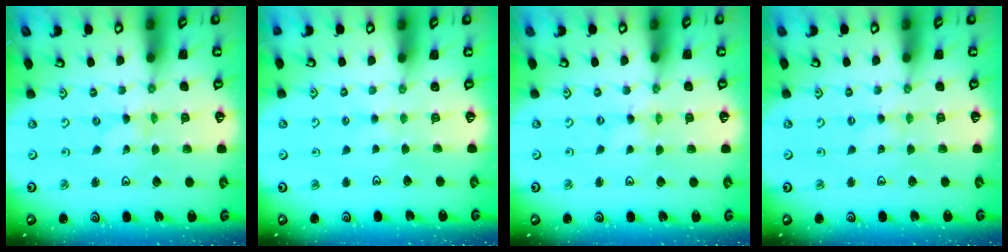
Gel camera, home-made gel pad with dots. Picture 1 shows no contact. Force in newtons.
{"total": 1.1, "press": 1.1, "slide": 0.3}
{"total": 0.0}
{"total": 1.4, "press": 1.4, "slide": 0.3}